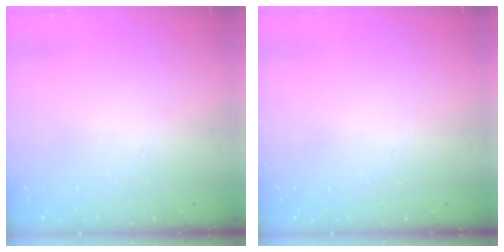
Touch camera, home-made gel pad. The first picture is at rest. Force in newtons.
{"total": 0.0}